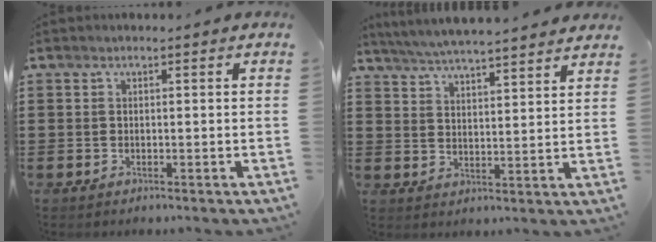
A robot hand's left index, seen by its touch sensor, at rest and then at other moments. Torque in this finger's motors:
{"motor_torque": [2.14, 0.00, 0.39, 0.21]}